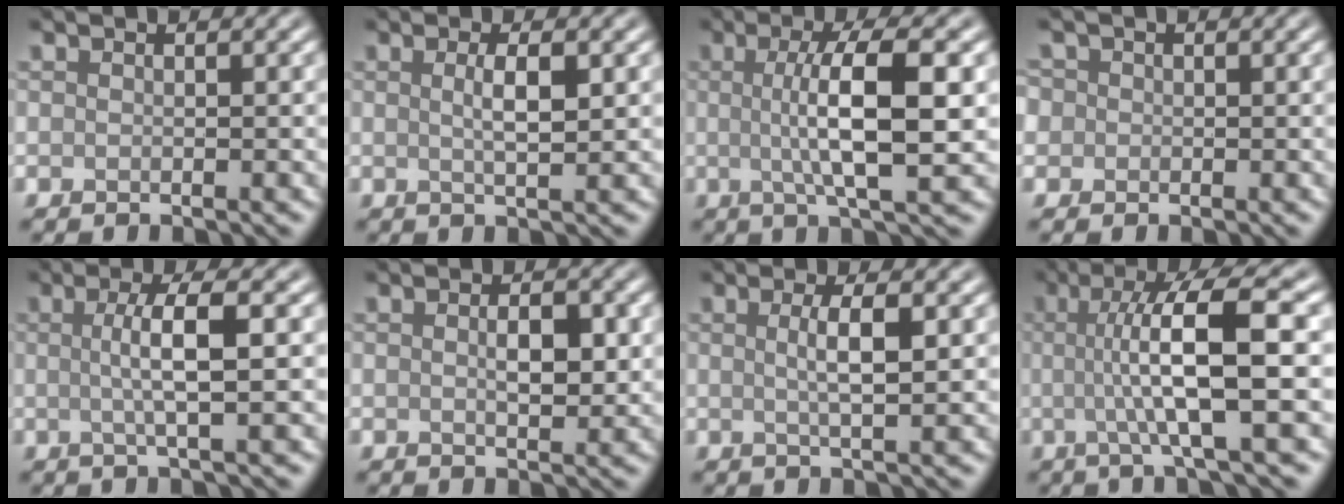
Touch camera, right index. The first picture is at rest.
{"total": 2.5, "force": [0.5, 0.6, 2.4], "torque": [-0.038, 0.002, 0.007]}
{"total": 7.5, "force": [0.5, 1.8, 7.3], "torque": [-0.117, 0.004, 0.006]}
{"total": 2.1, "force": [0.4, 2.0, 0.7], "torque": [-0.005, 0.012, -0.008]}
{"total": 4.2, "force": [0.2, 0.9, 4.1], "torque": [-0.070, 0.004, 0.000]}
{"total": 2.6, "force": [0.3, 1.2, 2.3], "torque": [-0.040, -0.001, 0.006]}
{"total": 3.0, "force": [0.4, 0.7, 2.9], "torque": [-0.046, 0.003, 0.005]}
{"total": 8.6, "force": [0.3, 1.7, 8.4], "torque": [-0.126, 0.007, 0.003]}